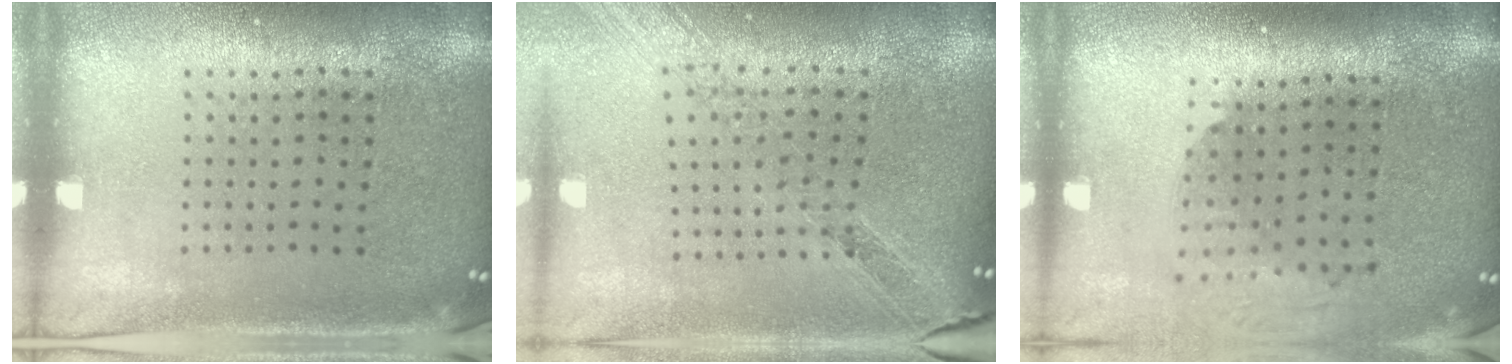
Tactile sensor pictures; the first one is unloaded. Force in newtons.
{"total": 1.1, "press": 1.1, "slide": 0.3}
{"total": 2.0, "press": 1.5, "slide": 1.4}